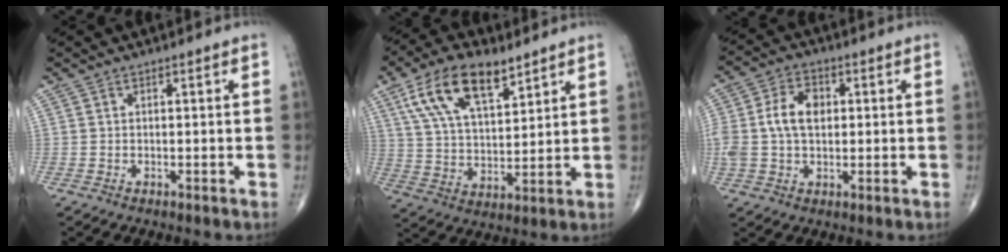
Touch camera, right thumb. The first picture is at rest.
{"total": 15.1, "force": [8.3, 6.9, 10.5], "torque": [-0.173, -0.023, 0.158]}
{"total": 9.3, "force": [1.0, 6.1, 6.9], "torque": [-0.137, 0.015, 0.020]}